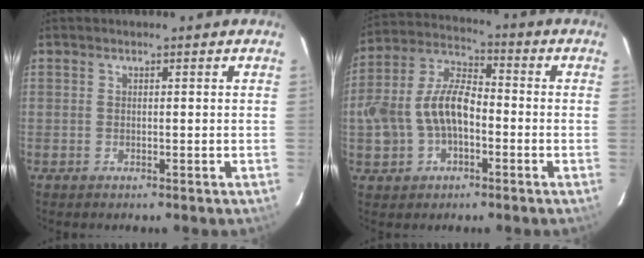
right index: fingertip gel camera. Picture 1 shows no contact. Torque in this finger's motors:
{"motor_torque": [0.48, -0.13, 0.65, 0.16]}